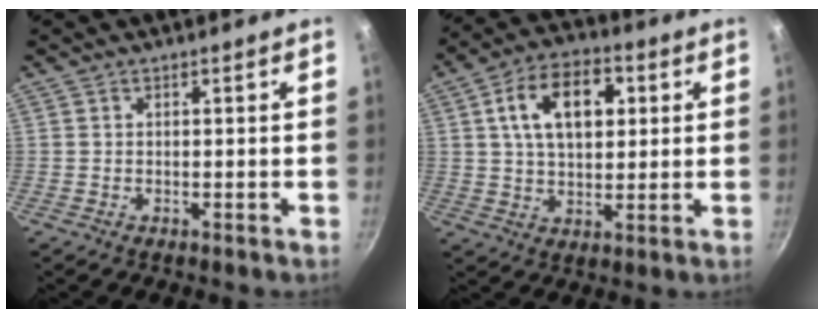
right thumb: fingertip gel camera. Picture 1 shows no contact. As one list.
[{"total": 13.5, "force": [3.5, 8.4, 10.0], "torque": [-0.142, 0.010, 0.050]}]